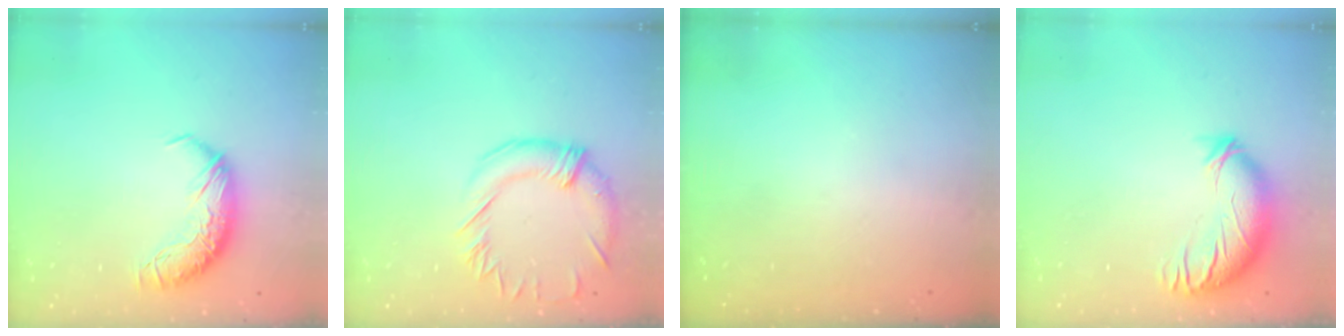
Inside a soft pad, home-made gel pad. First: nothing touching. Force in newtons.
{"total": 1.9, "press": 1.6, "slide": 1.1}
{"total": 11.2, "press": 11.2, "slide": 0.4}
{"total": 3.6, "press": 2.9, "slide": 2.2}